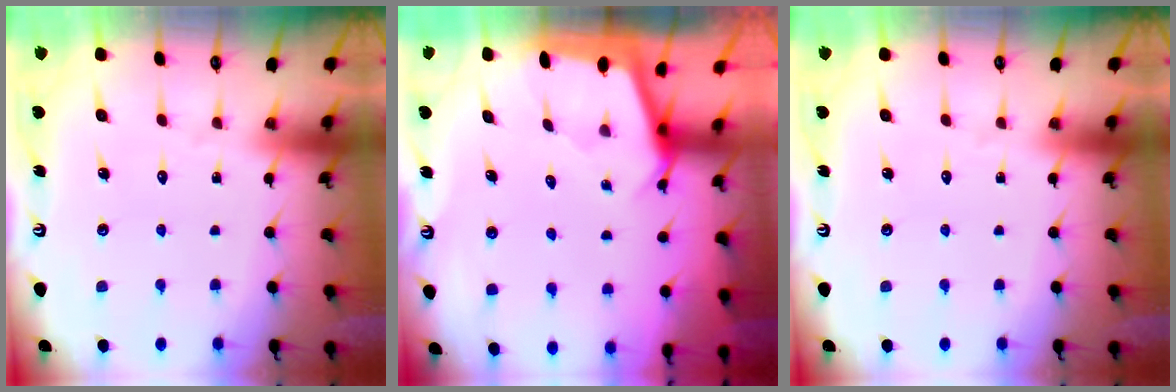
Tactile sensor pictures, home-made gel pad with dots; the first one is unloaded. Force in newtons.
{"total": 2.3, "press": 2.3, "slide": 0.3}
{"total": 0.0}